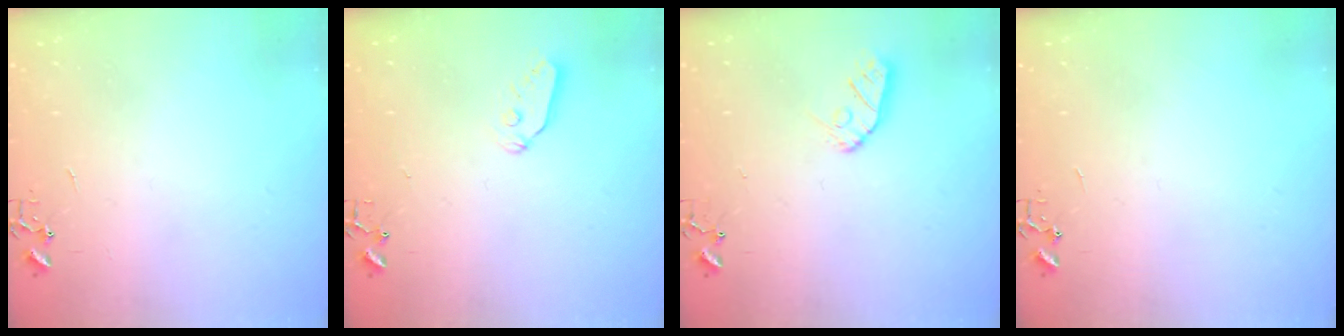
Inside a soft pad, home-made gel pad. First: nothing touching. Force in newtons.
{"total": 6.4, "press": 6.4, "slide": 0.3}
{"total": 8.0, "press": 8.0, "slide": 0.5}
{"total": 0.0}